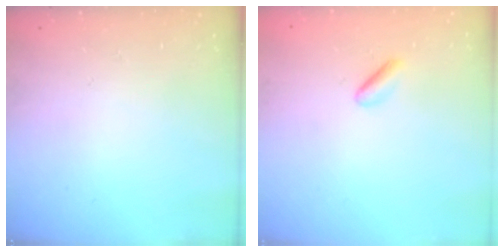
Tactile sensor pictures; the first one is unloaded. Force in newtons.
{"total": 1.6, "press": 1.3, "slide": 0.9}